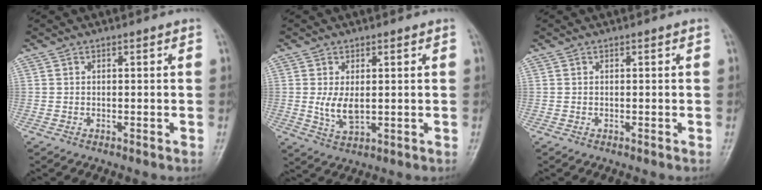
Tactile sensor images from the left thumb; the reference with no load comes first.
{"total": 4.9, "force": [0.4, 2.7, 4.1], "torque": [-0.077, -0.014, 0.014]}
{"total": 0.0}